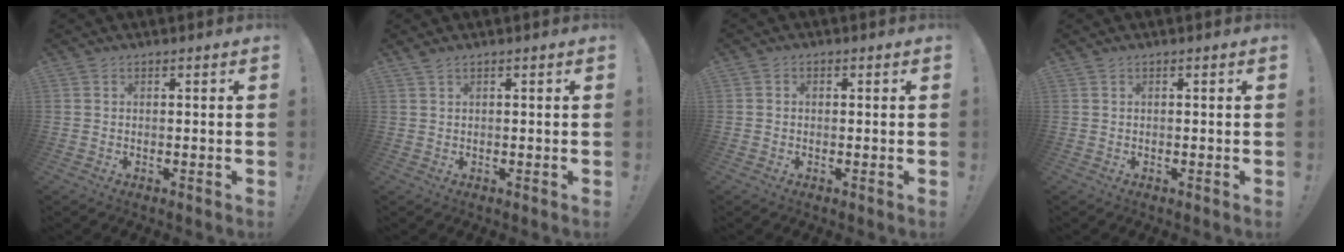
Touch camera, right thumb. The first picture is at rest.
{"total": 1.0, "force": [0.8, 0.1, 0.6], "torque": [-0.012, -0.001, 0.016]}
{"total": 0.9, "force": [-0.6, 0.7, 0.1], "torque": [0.000, 0.003, -0.010]}
{"total": 0.0}